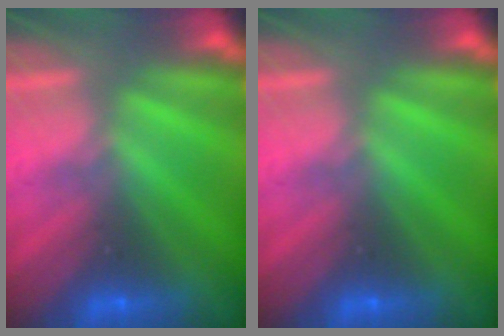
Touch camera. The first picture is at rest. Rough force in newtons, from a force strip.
{"total": 0.0}